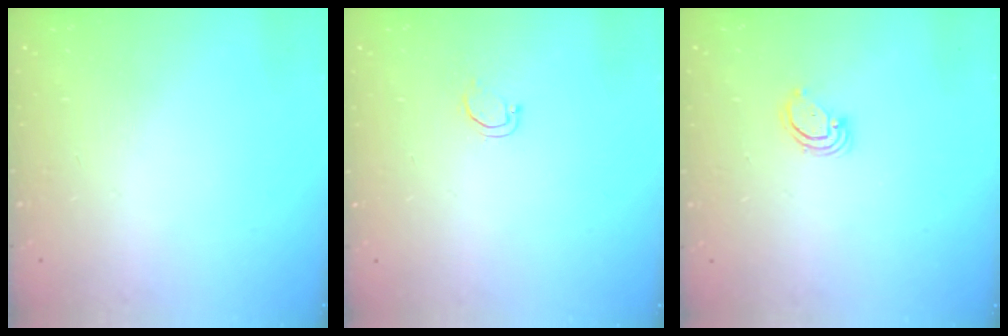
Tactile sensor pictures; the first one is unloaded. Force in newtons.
{"total": 2.8, "press": 2.8, "slide": 0.2}
{"total": 3.2, "press": 3.2, "slide": 0.3}